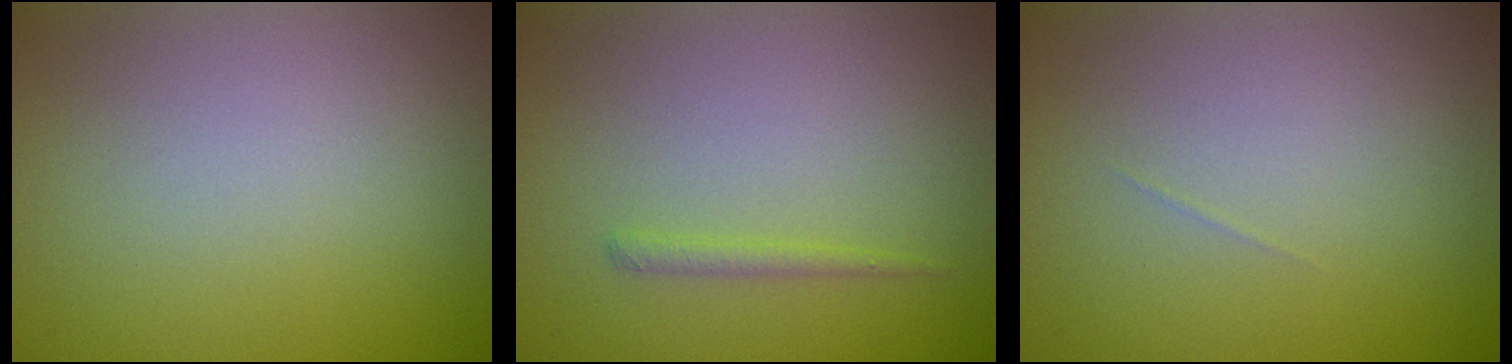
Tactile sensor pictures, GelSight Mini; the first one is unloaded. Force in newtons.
{"total": 0.9, "press": 0.9, "slide": 0.1}
{"total": 0.0}